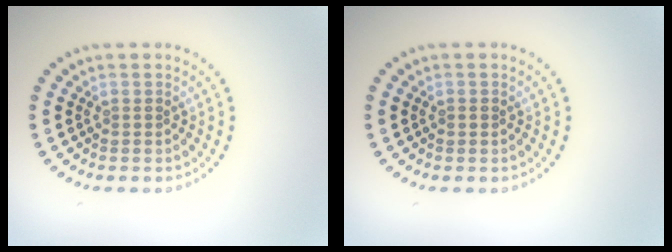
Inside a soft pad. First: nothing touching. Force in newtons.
{"total": 0.5, "press": 0.5, "slide": 0.1}